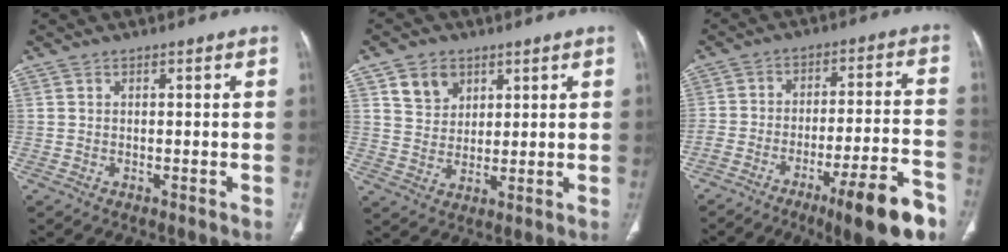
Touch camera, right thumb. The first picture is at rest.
{"total": 6.8, "force": [3.5, 5.2, 2.6], "torque": [-0.021, -0.019, 0.068]}
{"total": 16.7, "force": [-10.2, 3.2, 12.8], "torque": [-0.175, 0.061, -0.156]}